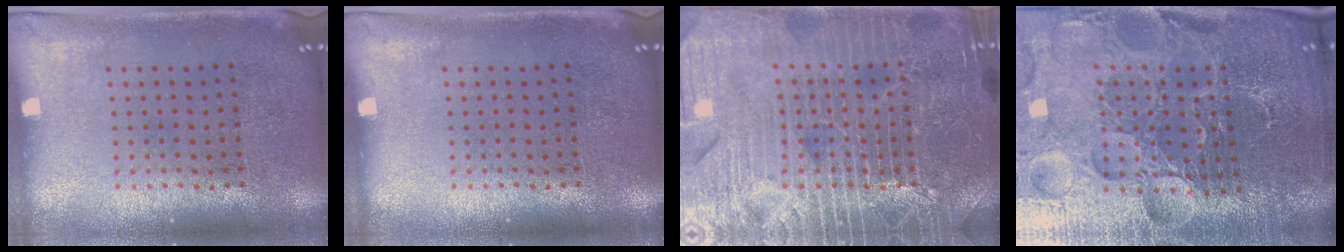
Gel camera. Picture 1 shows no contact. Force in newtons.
{"total": 0.0}
{"total": 7.0, "press": 6.9, "slide": 0.9}
{"total": 5.8, "press": 5.4, "slide": 2.3}